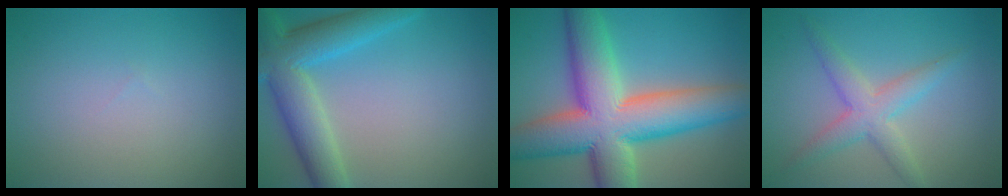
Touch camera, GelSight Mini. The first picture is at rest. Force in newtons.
{"total": 7.3, "press": 7.2, "slide": 0.3}
{"total": 13.9, "press": 13.9, "slide": 0.7}
{"total": 3.6, "press": 3.6, "slide": 0.1}